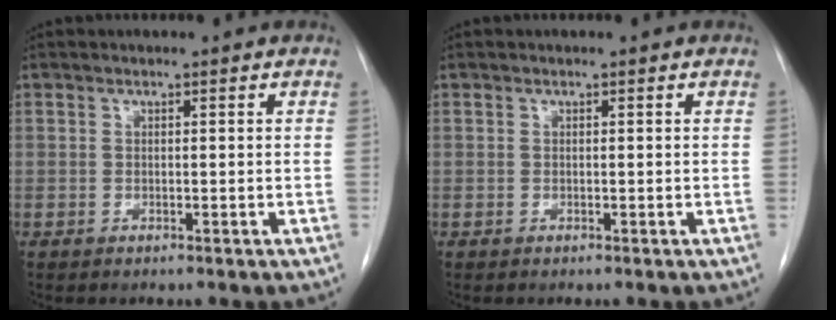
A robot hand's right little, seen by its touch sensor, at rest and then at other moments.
{"total": 0.0}